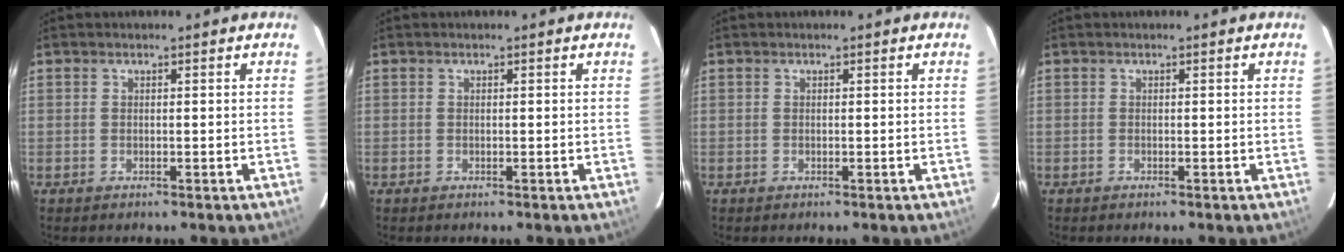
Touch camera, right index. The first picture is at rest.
{"total": 0.0}
{"total": 0.0}
{"total": 0.0}